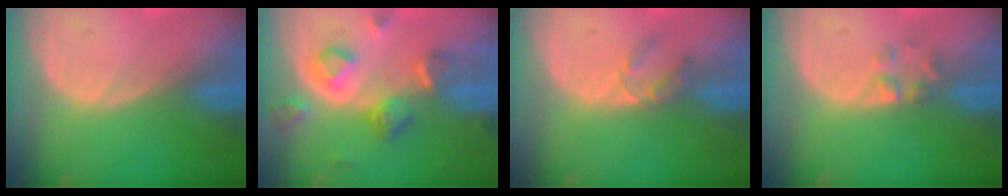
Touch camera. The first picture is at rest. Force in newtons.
{"total": 8.2, "press": 7.3, "slide": 3.7}
{"total": 2.7, "press": 2.5, "slide": 1.0}
{"total": 2.0, "press": 2.0, "slide": 0.2}